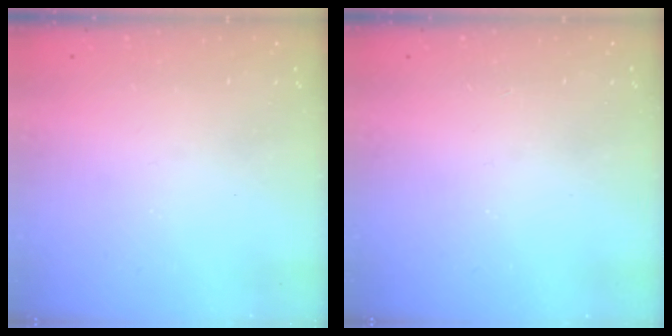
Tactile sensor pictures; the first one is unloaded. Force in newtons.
{"total": 1.7, "press": 1.7, "slide": 0.2}